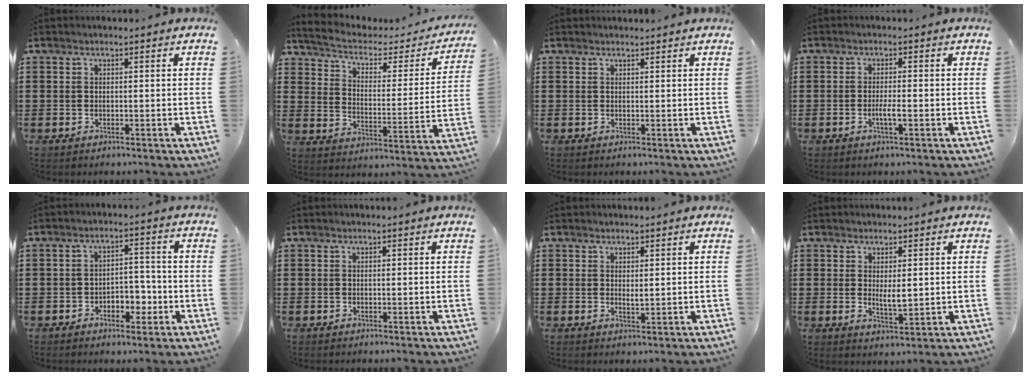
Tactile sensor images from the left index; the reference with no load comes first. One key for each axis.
{"total": 3.5, "fx": 2.3, "fy": 1.5, "fz": 2.2, "tx": -0.056, "ty": -0.019, "tz": 0.032}
{"total": 0.8, "fx": 0.7, "fy": 0.0, "fz": 0.1, "tx": -0.004, "ty": -0.001, "tz": 0.015}
{"total": 2.4, "fx": -0.8, "fy": 0.3, "fz": 2.2, "tx": -0.046, "ty": -0.004, "tz": -0.016}
{"total": 4.3, "fx": -2.2, "fy": 2.7, "fz": 2.5, "tx": -0.040, "ty": 0.007, "tz": -0.047}
{"total": 0.0}
{"total": 1.3, "fx": 0.6, "fy": 0.5, "fz": 1.0, "tx": -0.021, "ty": 0.002, "tz": 0.011}
{"total": 3.4, "fx": 0.9, "fy": 1.2, "fz": 3.0, "tx": -0.053, "ty": -0.002, "tz": 0.013}